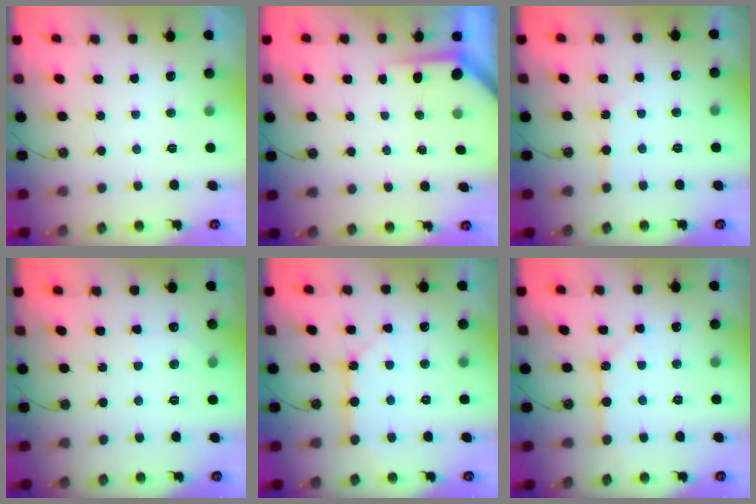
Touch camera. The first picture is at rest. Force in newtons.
{"total": 3.5, "press": 3.5, "slide": 0.2}
{"total": 3.3, "press": 3.3, "slide": 0.5}
{"total": 4.1, "press": 4.0, "slide": 0.6}
{"total": 4.2, "press": 4.1, "slide": 0.4}
{"total": 2.5, "press": 2.5, "slide": 0.2}